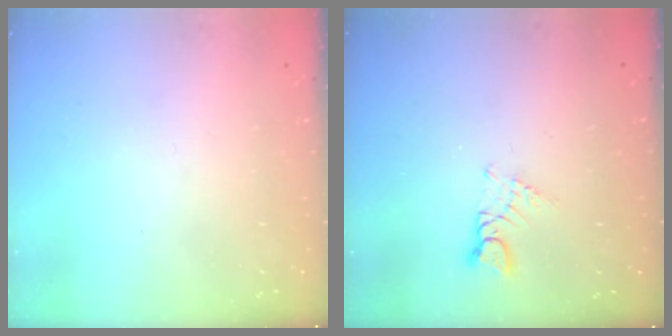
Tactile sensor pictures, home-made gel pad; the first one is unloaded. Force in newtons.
{"total": 2.8, "press": 2.8, "slide": 0.3}